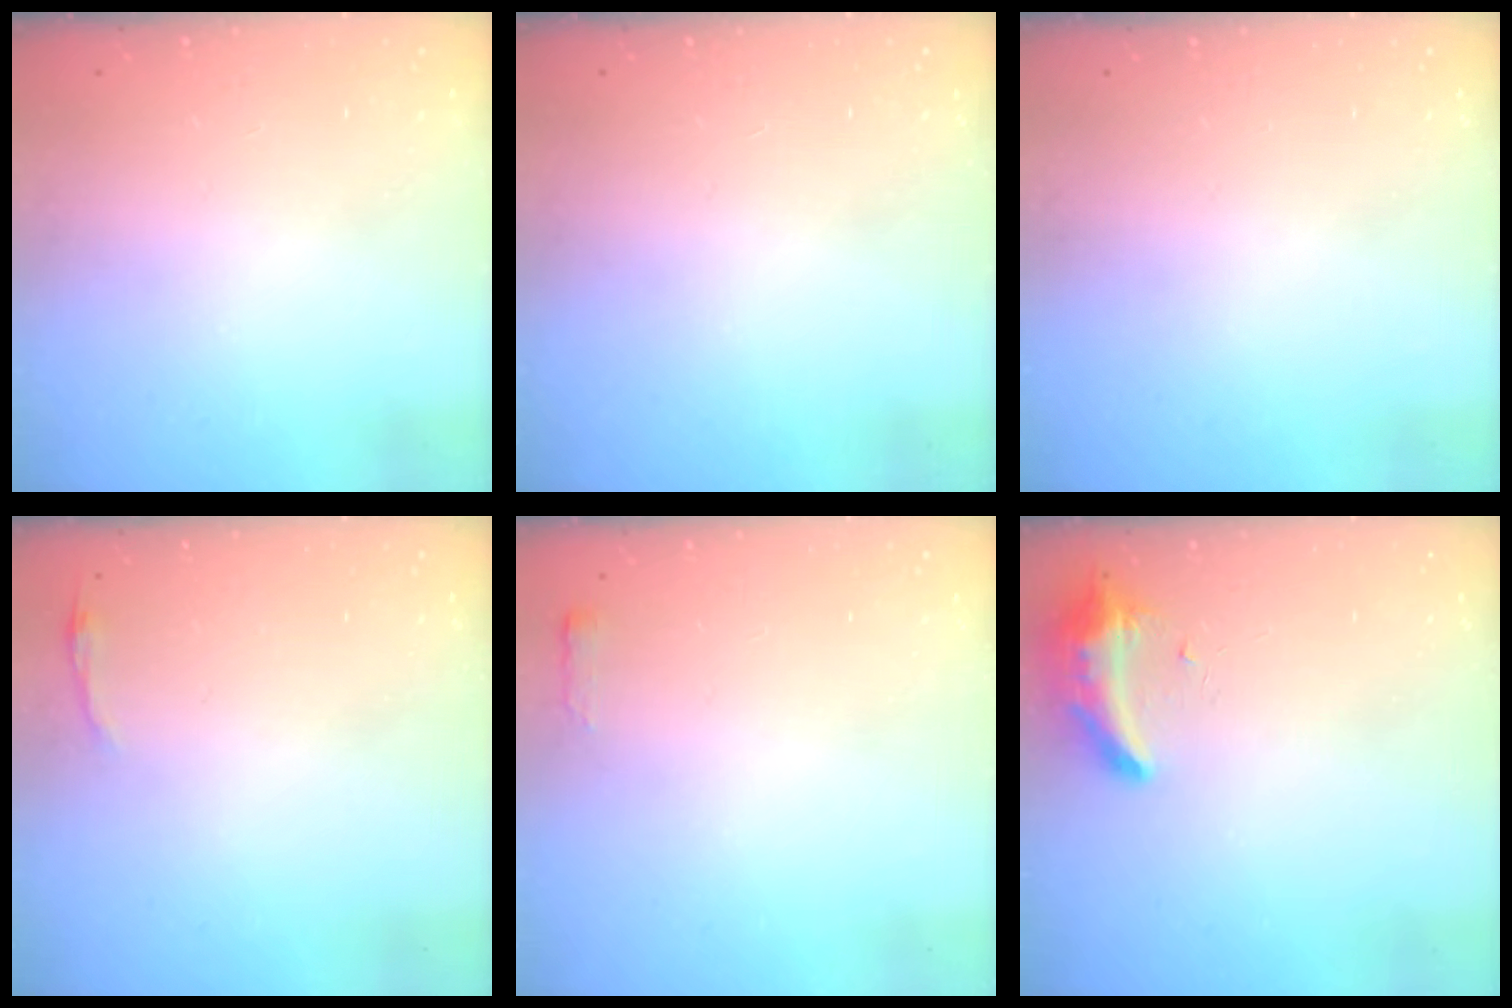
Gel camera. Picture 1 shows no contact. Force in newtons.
{"total": 0.0}
{"total": 0.0}
{"total": 2.8, "press": 2.8, "slide": 0.6}
{"total": 2.4, "press": 2.4, "slide": 0.4}
{"total": 8.6, "press": 8.6, "slide": 1.1}